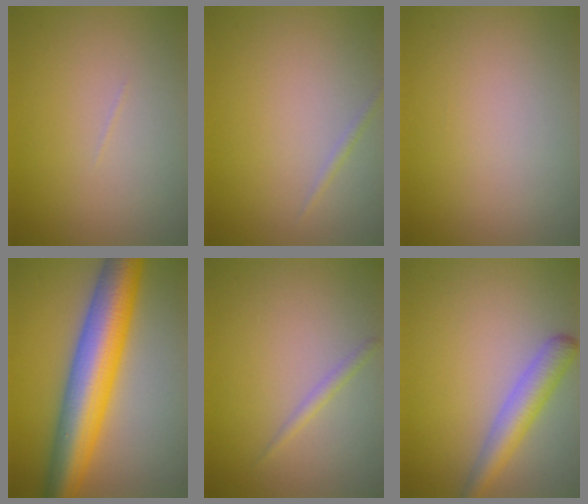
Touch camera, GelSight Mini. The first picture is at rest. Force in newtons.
{"total": 0.7, "press": 0.7, "slide": 0.0}
{"total": 0.0}
{"total": 10.7, "press": 10.7, "slide": 0.1}
{"total": 1.0, "press": 1.0, "slide": 0.1}
{"total": 3.7, "press": 3.7, "slide": 0.2}